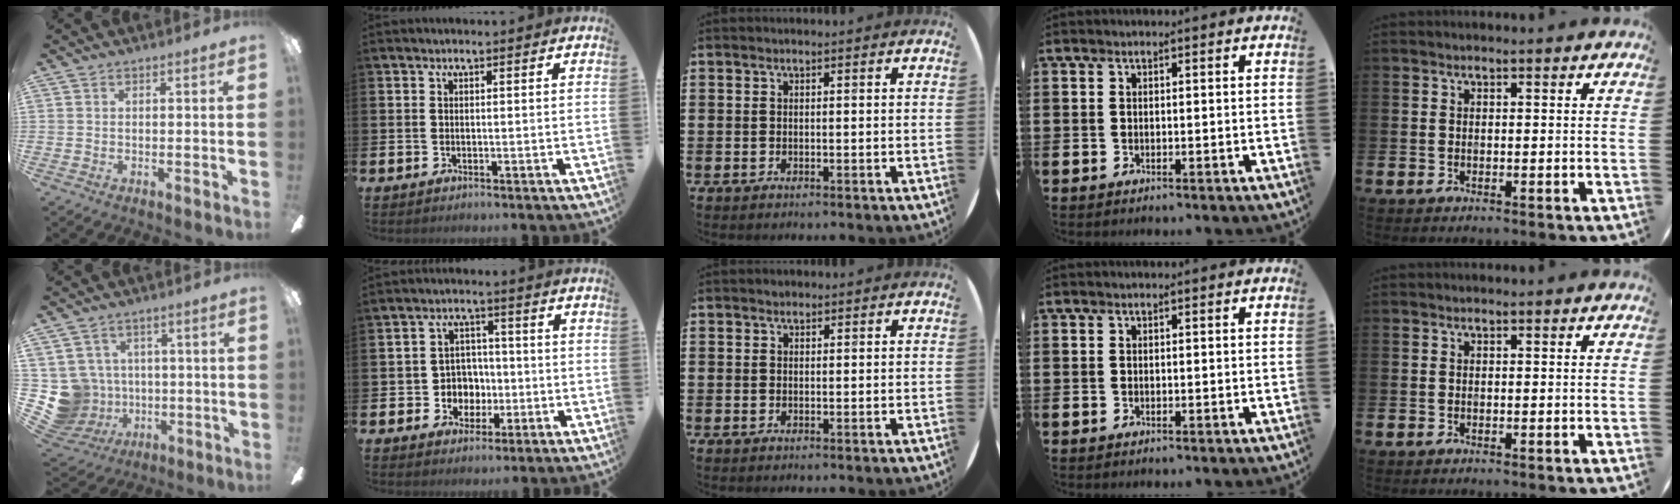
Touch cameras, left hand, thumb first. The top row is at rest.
{"thumb": {"total": 10.6, "force": [-0.4, 10.4, 2.2], "torque": [-0.104, 0.000, 0.002]}, "index": {"total": 4.4, "force": [-0.4, 4.3, 0.7], "torque": [-0.026, 0.001, -0.014]}, "middle": {"total": 0.6, "force": [0.5, 0.3, 0.0], "torque": [0.008, 0.000, 0.009]}}